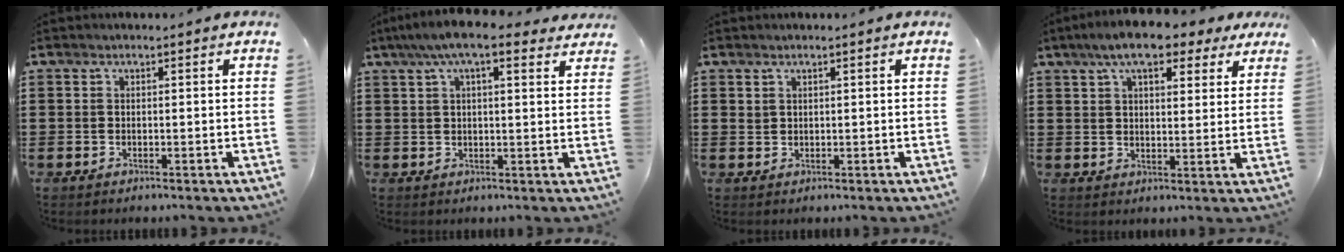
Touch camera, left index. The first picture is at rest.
{"total": 7.3, "force": [5.1, 1.6, 5.0], "torque": [-0.108, 0.003, 0.091]}
{"total": 1.3, "force": [1.0, 0.8, 0.2], "torque": [-0.007, 0.003, 0.019]}
{"total": 8.6, "force": [6.3, 2.6, 5.2], "torque": [-0.103, -0.002, 0.111]}